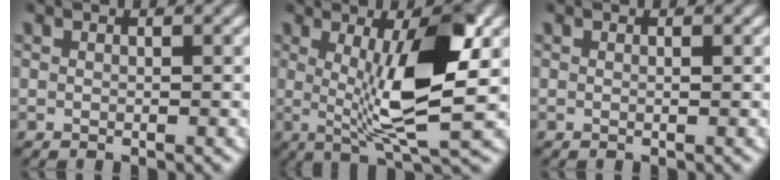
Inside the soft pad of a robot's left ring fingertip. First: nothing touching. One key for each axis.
{"total": 8.8, "fx": 0.7, "fy": 1.7, "fz": 8.6, "tx": -0.138, "ty": -0.017, "tz": 0.023}
{"total": 0.0}